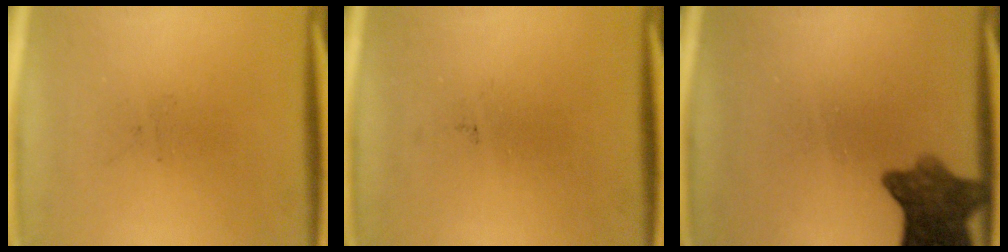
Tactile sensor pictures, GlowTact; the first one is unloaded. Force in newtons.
{"total": 0.0}
{"total": 8.3}